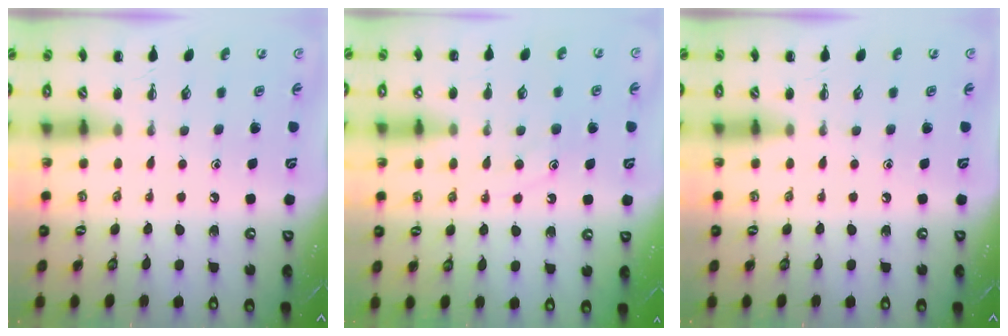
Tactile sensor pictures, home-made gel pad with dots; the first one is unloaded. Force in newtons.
{"total": 11.3, "press": 11.3, "slide": 1.0}
{"total": 0.0}